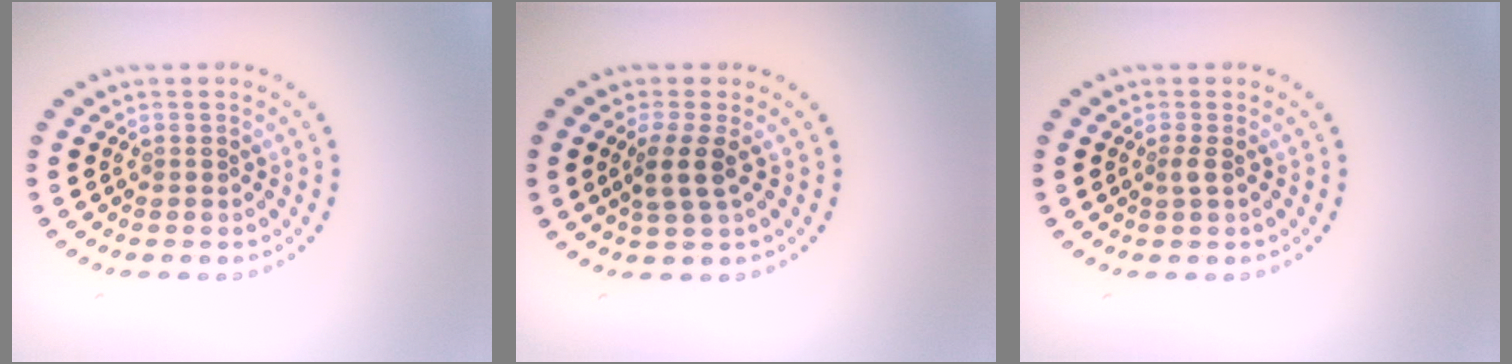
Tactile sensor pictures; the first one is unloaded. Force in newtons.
{"total": 2.5, "press": 1.9, "slide": 1.5}
{"total": 0.9, "press": 0.6, "slide": 0.7}